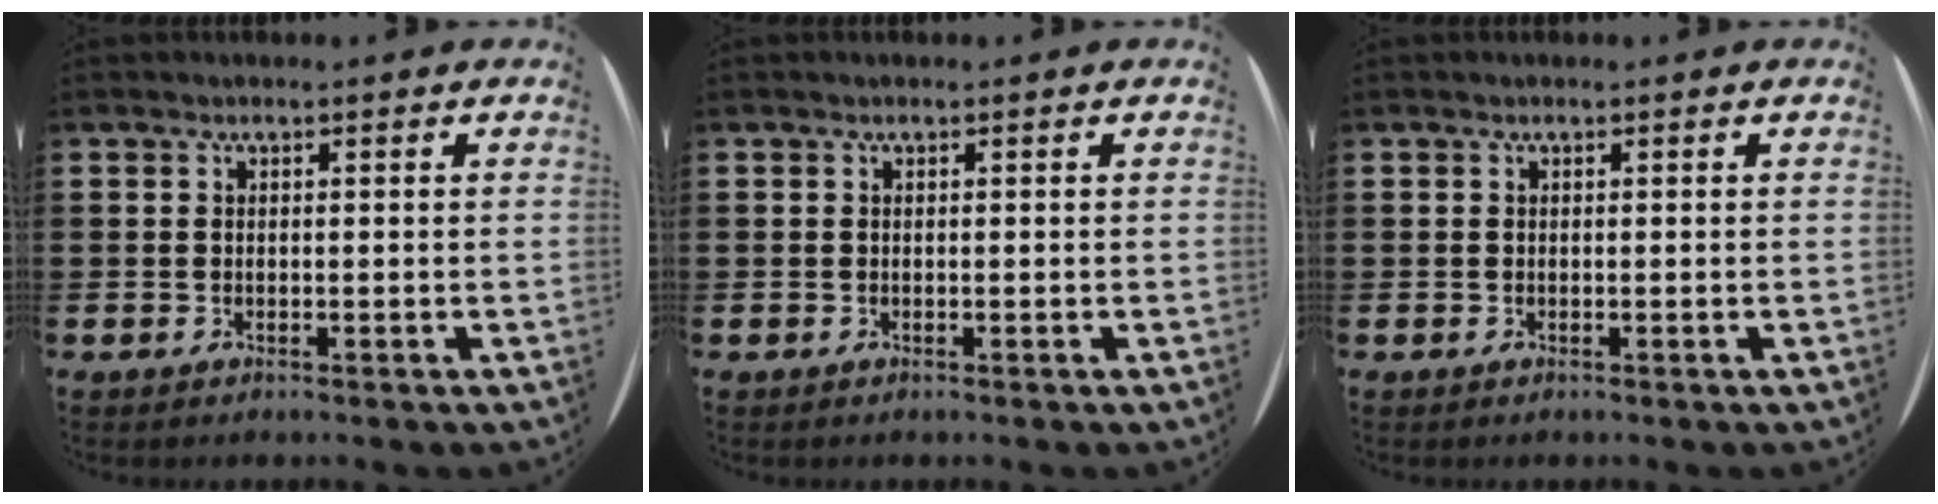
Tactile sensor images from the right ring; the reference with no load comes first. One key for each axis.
{"total": 0.0}
{"total": 0.0}